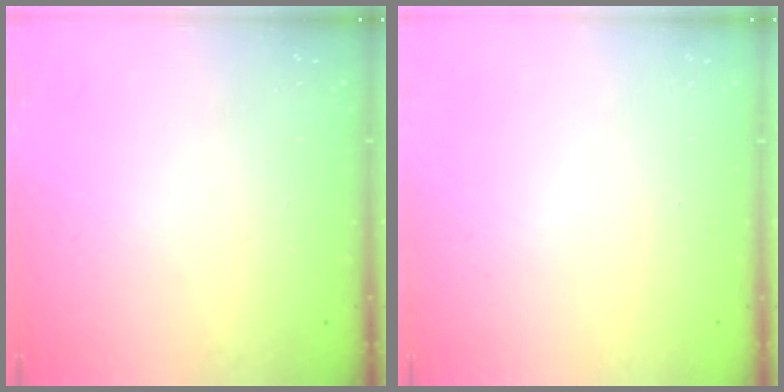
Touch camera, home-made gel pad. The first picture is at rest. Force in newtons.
{"total": 0.0}